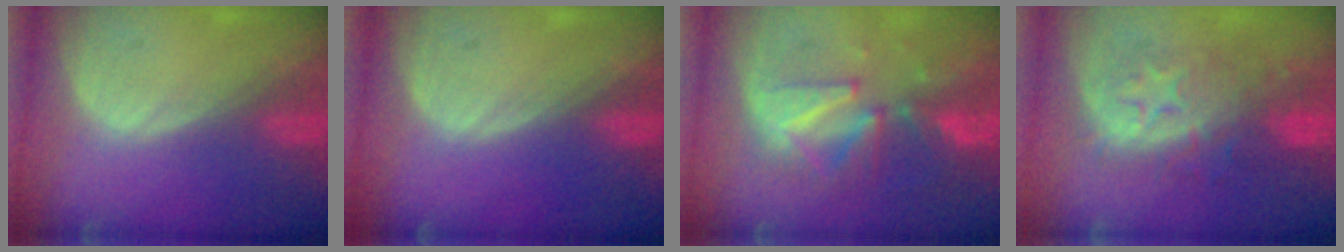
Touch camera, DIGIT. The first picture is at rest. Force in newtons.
{"total": 0.0}
{"total": 9.8, "press": 8.7, "slide": 4.4}
{"total": 8.3, "press": 8.3, "slide": 0.8}